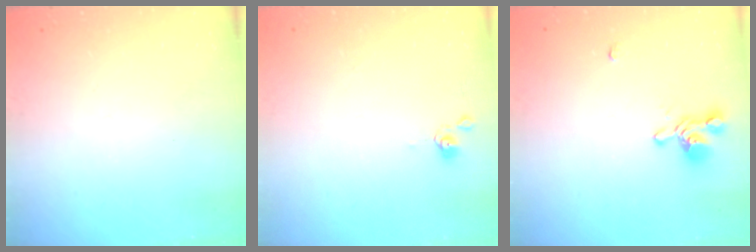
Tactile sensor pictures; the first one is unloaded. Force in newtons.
{"total": 0.0}
{"total": 2.9, "press": 2.7, "slide": 1.0}